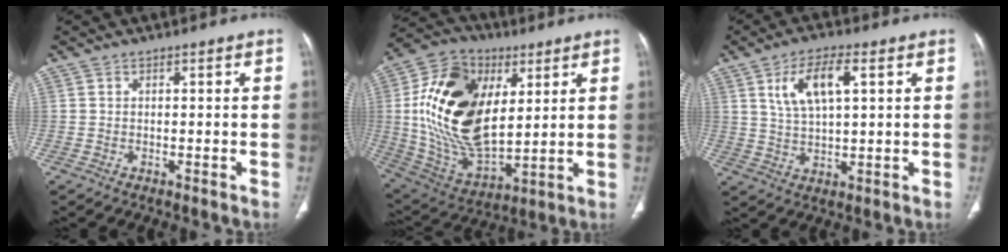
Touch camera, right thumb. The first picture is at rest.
{"total": 24.4, "force": [5.2, 14.5, 19.0], "torque": [-0.345, -0.024, 0.096]}
{"total": 9.0, "force": [3.4, 3.5, 7.6], "torque": [-0.145, -0.003, 0.068]}